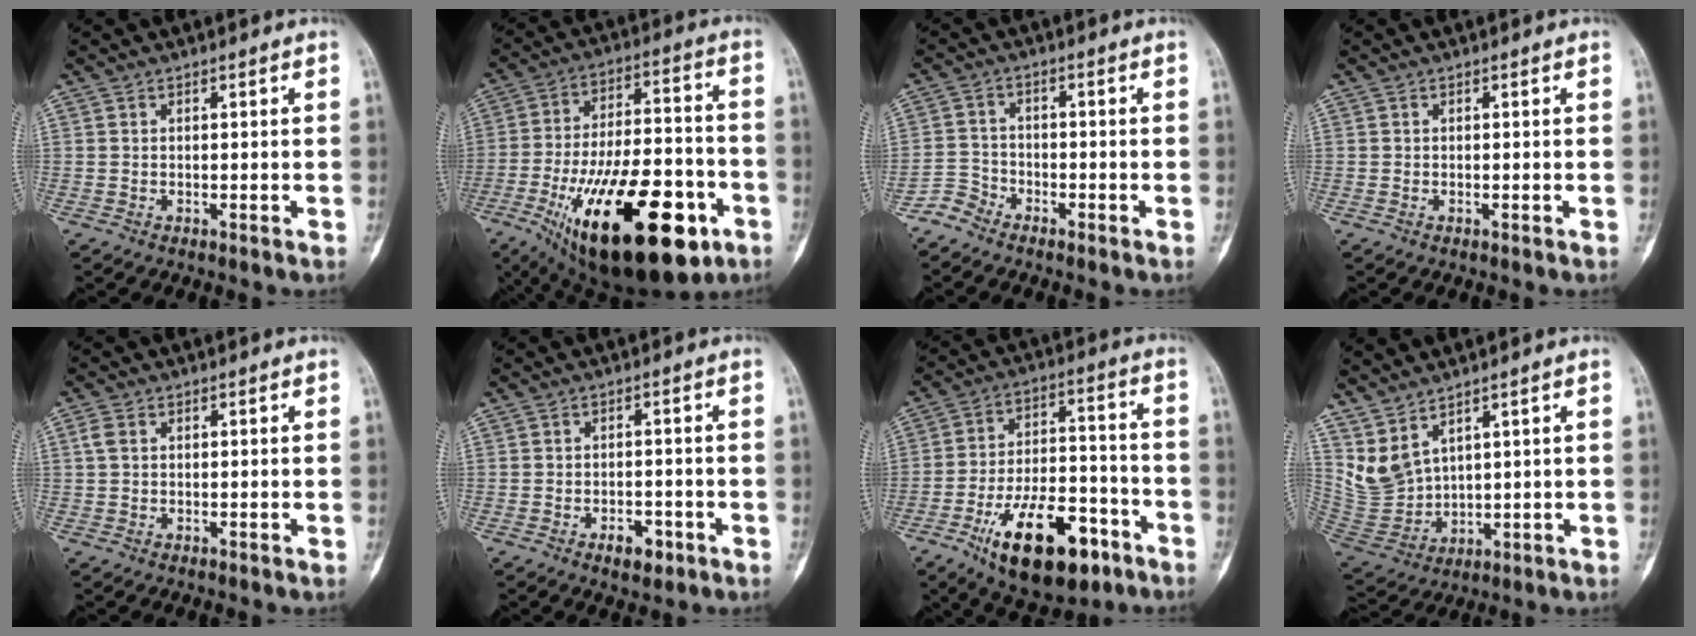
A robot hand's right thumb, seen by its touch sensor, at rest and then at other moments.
{"total": 31.8, "force": [-13.6, 13.5, 25.4], "torque": [-0.407, 0.038, -0.203]}
{"total": 3.6, "force": [-3.3, 1.5, 0.0], "torque": [0.008, 0.011, -0.075]}
{"total": 0.0}
{"total": 2.0, "force": [0.4, 1.5, 1.3], "torque": [-0.035, 0.006, 0.009]}
{"total": 4.1, "force": [-2.2, 2.3, 2.6], "torque": [-0.026, 0.011, -0.029]}
{"total": 20.0, "force": [-10.6, 9.3, 14.2], "torque": [-0.217, 0.065, -0.163]}
{"total": 7.6, "force": [5.1, 3.6, 4.3], "torque": [-0.080, -0.031, 0.129]}